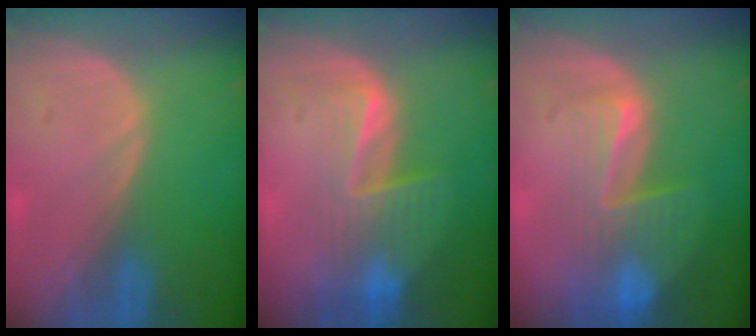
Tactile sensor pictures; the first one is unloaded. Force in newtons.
{"total": 7.1, "press": 6.5, "slide": 2.9}
{"total": 8.4, "press": 7.2, "slide": 4.3}